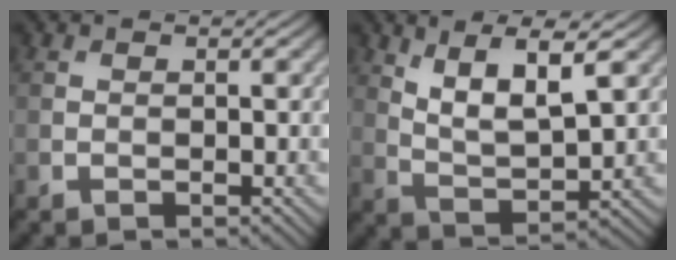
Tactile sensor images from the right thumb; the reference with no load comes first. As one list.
[{"total": 7.4, "force": [4.1, 2.0, 5.8], "torque": [-0.119, -0.002, 0.084]}]